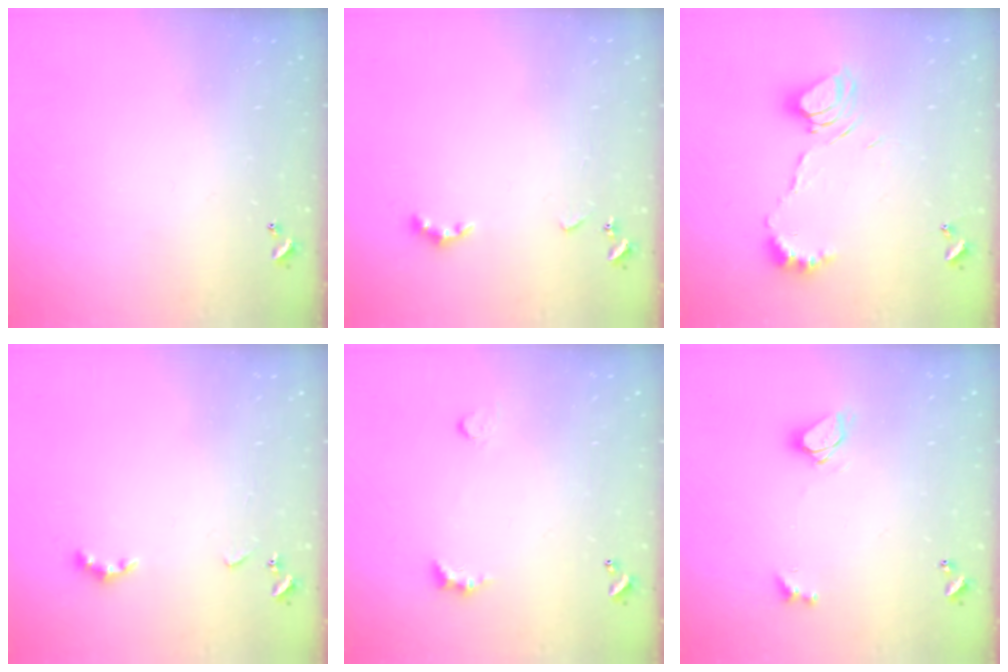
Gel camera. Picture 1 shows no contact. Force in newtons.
{"total": 2.9, "press": 2.8, "slide": 0.6}
{"total": 9.3, "press": 9.3, "slide": 1.0}
{"total": 2.9, "press": 2.8, "slide": 0.6}
{"total": 3.1, "press": 3.0, "slide": 0.7}
{"total": 3.7, "press": 3.7, "slide": 0.3}